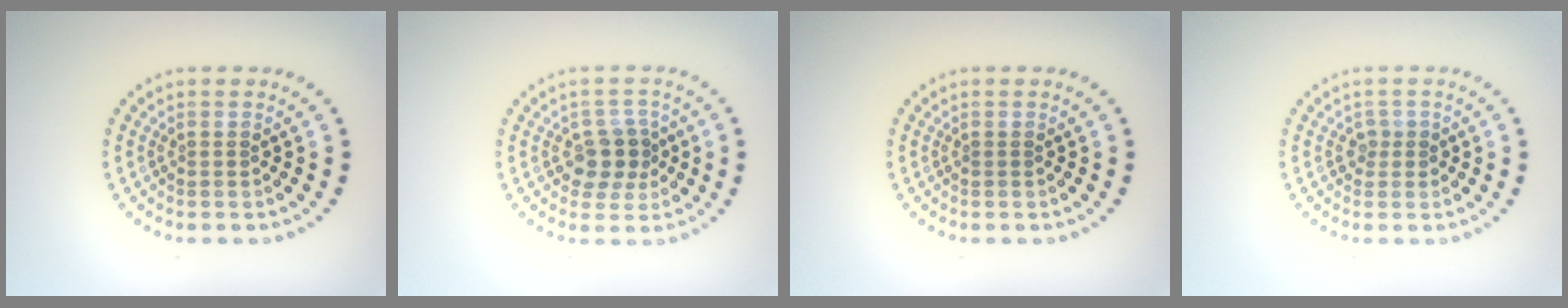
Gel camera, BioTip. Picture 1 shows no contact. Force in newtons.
{"total": 3.4, "press": 3.2, "slide": 1.3}
{"total": 0.0}
{"total": 1.3, "press": 1.0, "slide": 0.8}